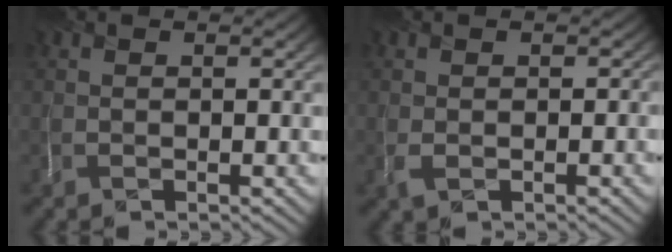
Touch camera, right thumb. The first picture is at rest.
{"total": 1.3, "force": [-0.3, 1.0, 0.7], "torque": [-0.018, -0.005, -0.001]}